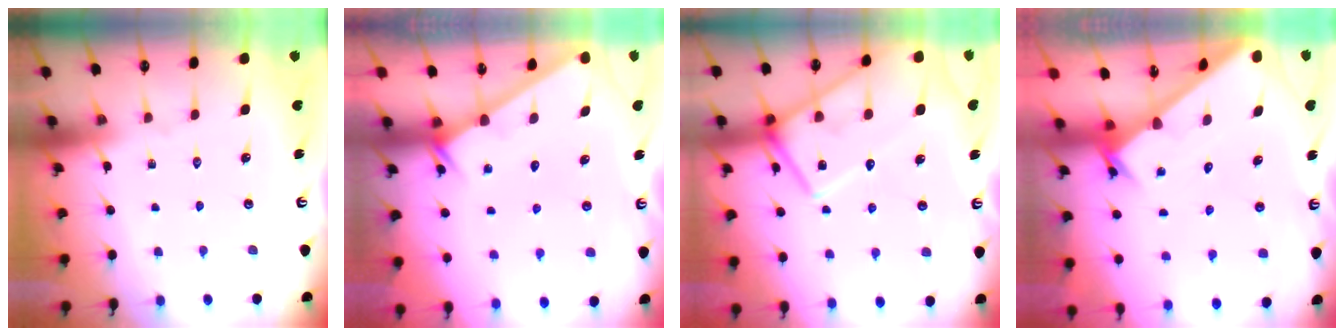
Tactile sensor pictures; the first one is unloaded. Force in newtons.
{"total": 1.4, "press": 1.4, "slide": 0.1}
{"total": 14.1, "press": 14.0, "slide": 1.3}
{"total": 2.4, "press": 2.4, "slide": 0.2}